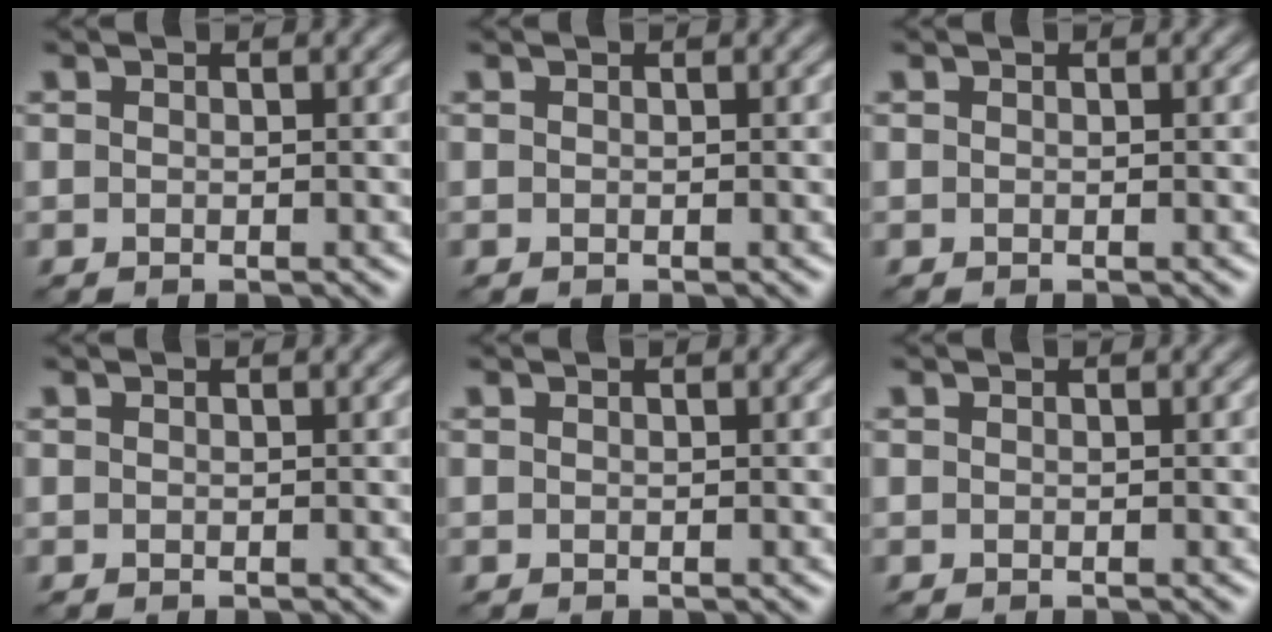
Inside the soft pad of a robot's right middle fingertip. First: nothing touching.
{"total": 0.0}
{"total": 0.0}
{"total": 0.0}
{"total": 0.0}
{"total": 0.0}